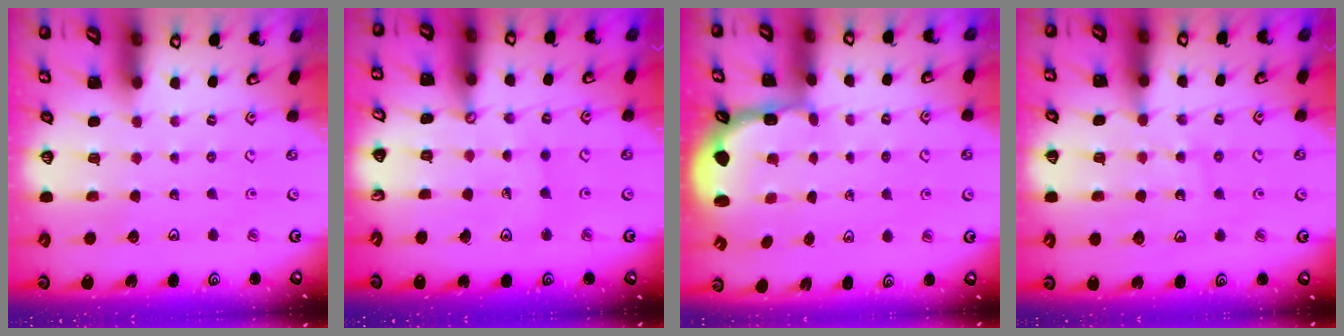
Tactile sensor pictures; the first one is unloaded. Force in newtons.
{"total": 8.1, "press": 8.1, "slide": 0.5}
{"total": 2.6, "press": 1.8, "slide": 1.9}
{"total": 12.6, "press": 12.3, "slide": 2.6}